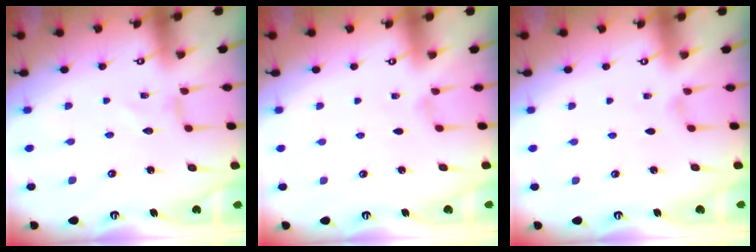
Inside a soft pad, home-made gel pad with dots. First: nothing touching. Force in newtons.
{"total": 0.0}
{"total": 0.0}